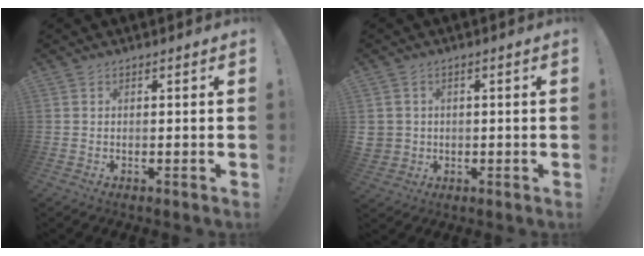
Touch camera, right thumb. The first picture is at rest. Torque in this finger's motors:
{"motor_torque": [0.18, -0.01, 0.38, -0.01, 0.00]}